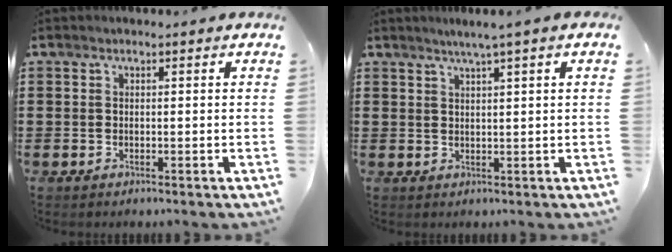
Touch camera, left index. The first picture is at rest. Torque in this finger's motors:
{"motor_torque": [1.13, -1.01, 0.19, 0.08]}